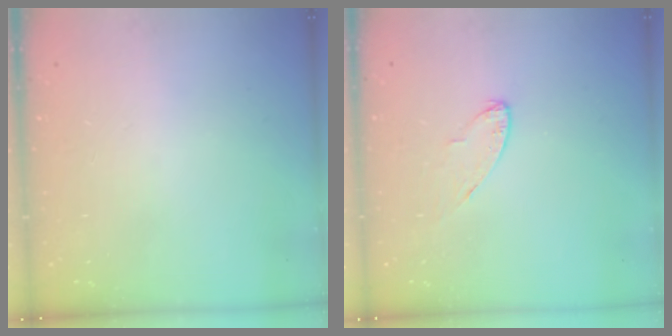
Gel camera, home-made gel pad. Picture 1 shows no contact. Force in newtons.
{"total": 3.9, "press": 3.9, "slide": 0.4}